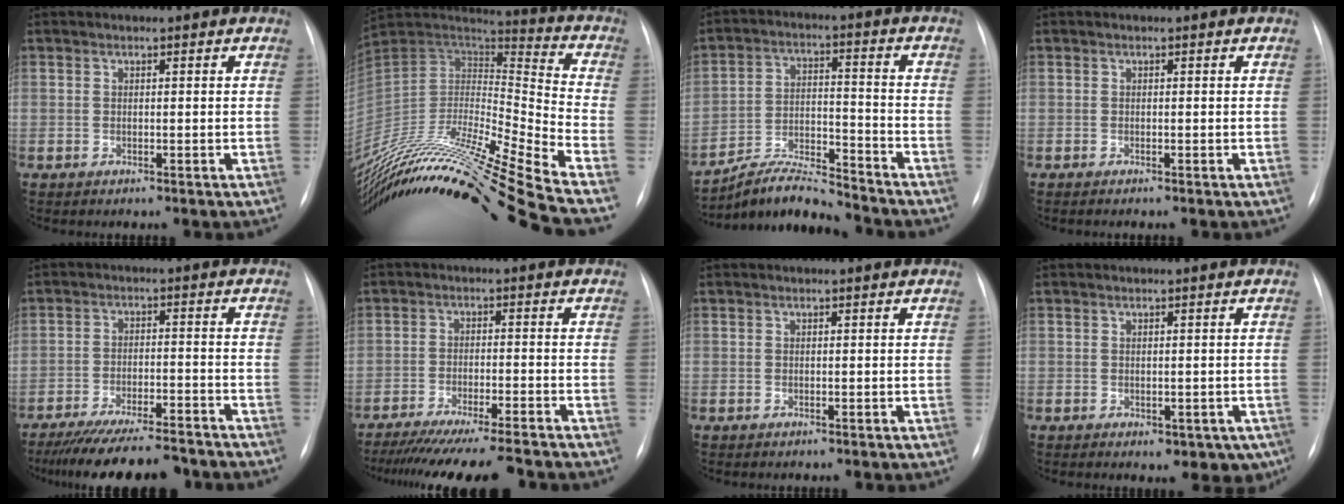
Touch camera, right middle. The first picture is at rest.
{"total": 34.4, "force": [-28.2, -0.4, 19.6], "torque": [-0.342, -0.057, -0.475]}
{"total": 9.2, "force": [-9.0, 0.0, 1.7], "torque": [-0.031, 0.014, -0.162]}
{"total": 0.9, "force": [-0.8, 0.0, 0.5], "torque": [-0.006, -0.003, -0.008]}
{"total": 15.4, "force": [-13.7, 1.9, 6.7], "torque": [-0.118, -0.019, -0.200]}
{"total": 16.6, "force": [-14.8, 0.3, 7.6], "torque": [-0.122, -0.044, -0.215]}
{"total": 0.0}
{"total": 4.8, "force": [-2.3, 2.9, 3.0], "torque": [-0.012, 0.004, -0.022]}